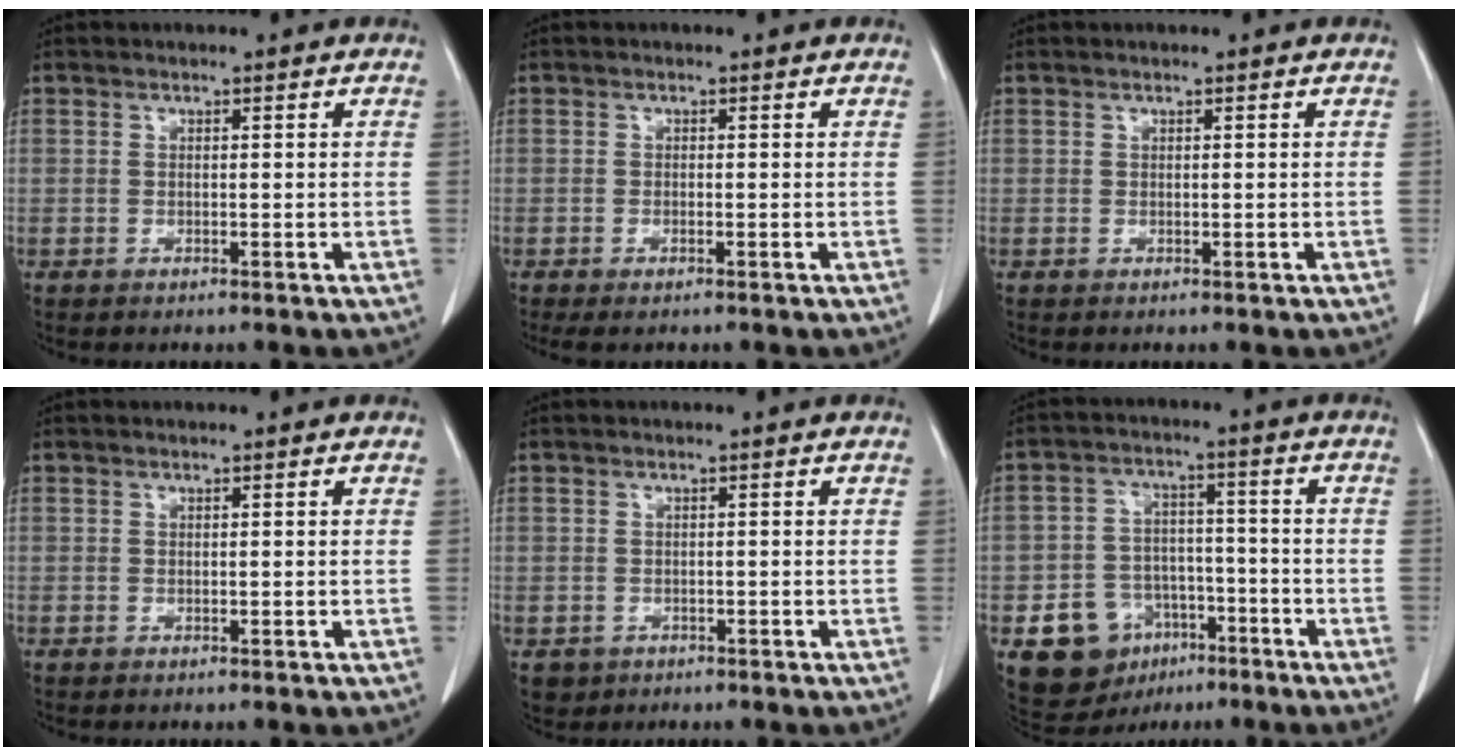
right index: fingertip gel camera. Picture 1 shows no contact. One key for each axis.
{"total": 2.0, "fx": -1.4, "fy": 0.3, "fz": 1.4, "tx": -0.020, "ty": -0.005, "tz": -0.023}
{"total": 0.0}
{"total": 0.0}
{"total": 2.6, "fx": -1.1, "fy": 2.3, "fz": 0.2, "tx": -0.001, "ty": 0.005, "tz": -0.014}
{"total": 10.4, "fx": -5.1, "fy": 8.3, "fz": 3.6, "tx": -0.063, "ty": 0.025, "tz": -0.073}